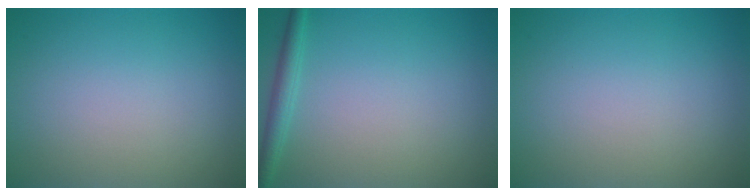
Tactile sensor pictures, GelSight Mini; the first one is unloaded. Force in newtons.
{"total": 1.8, "press": 1.8, "slide": 0.1}
{"total": 0.0}